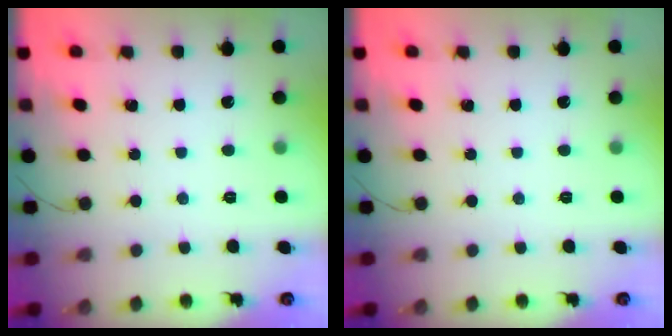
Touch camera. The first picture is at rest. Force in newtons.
{"total": 0.0}